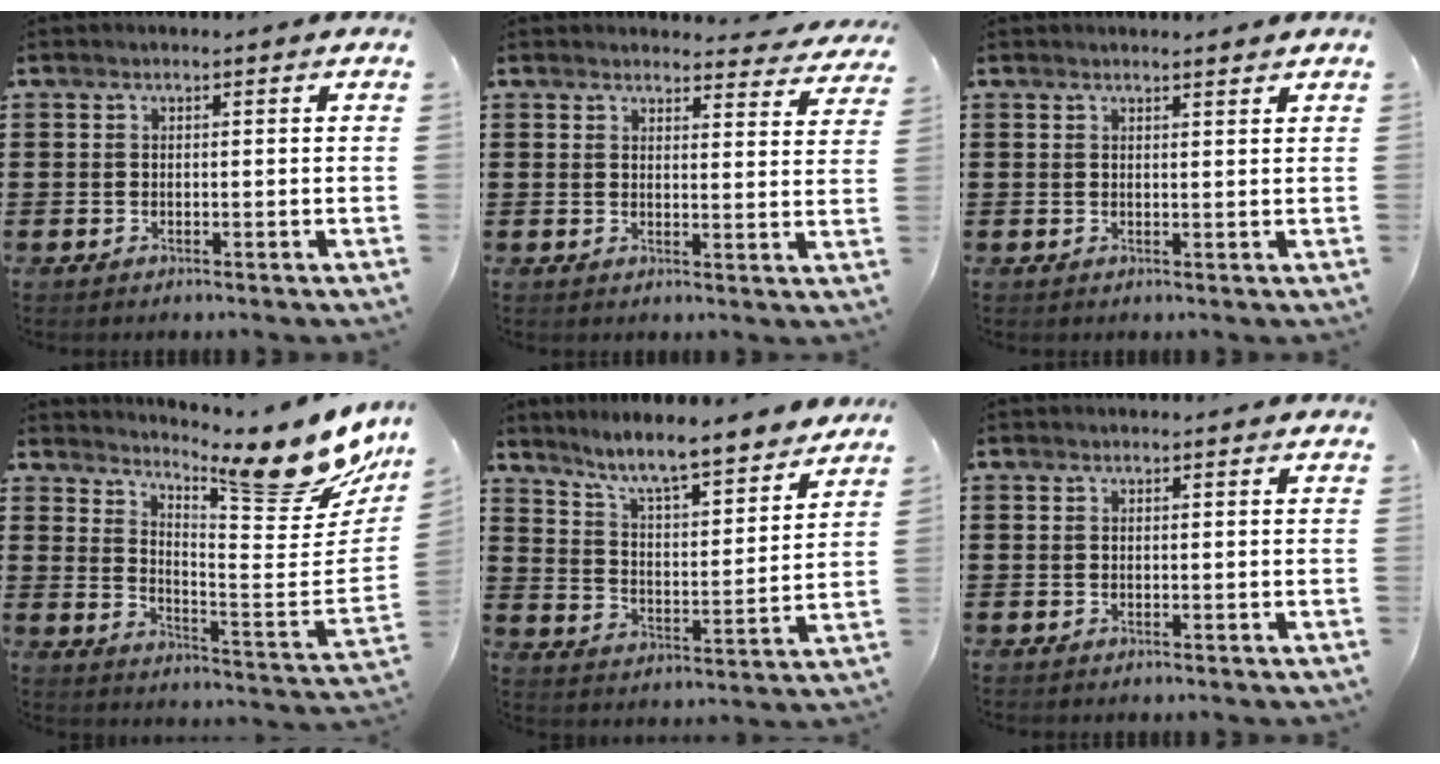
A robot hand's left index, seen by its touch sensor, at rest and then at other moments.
{"total": 3.4, "force": [3.2, 0.5, 0.7], "torque": [-0.017, -0.016, 0.057]}
{"total": 1.6, "force": [1.6, 0.0, 0.4], "torque": [-0.012, 0.000, 0.031]}
{"total": 11.9, "force": [9.0, 1.4, 7.6], "torque": [-0.120, -0.078, 0.140]}
{"total": 7.4, "force": [6.7, 0.0, 3.1], "torque": [-0.087, -0.047, 0.111]}
{"total": 0.0}